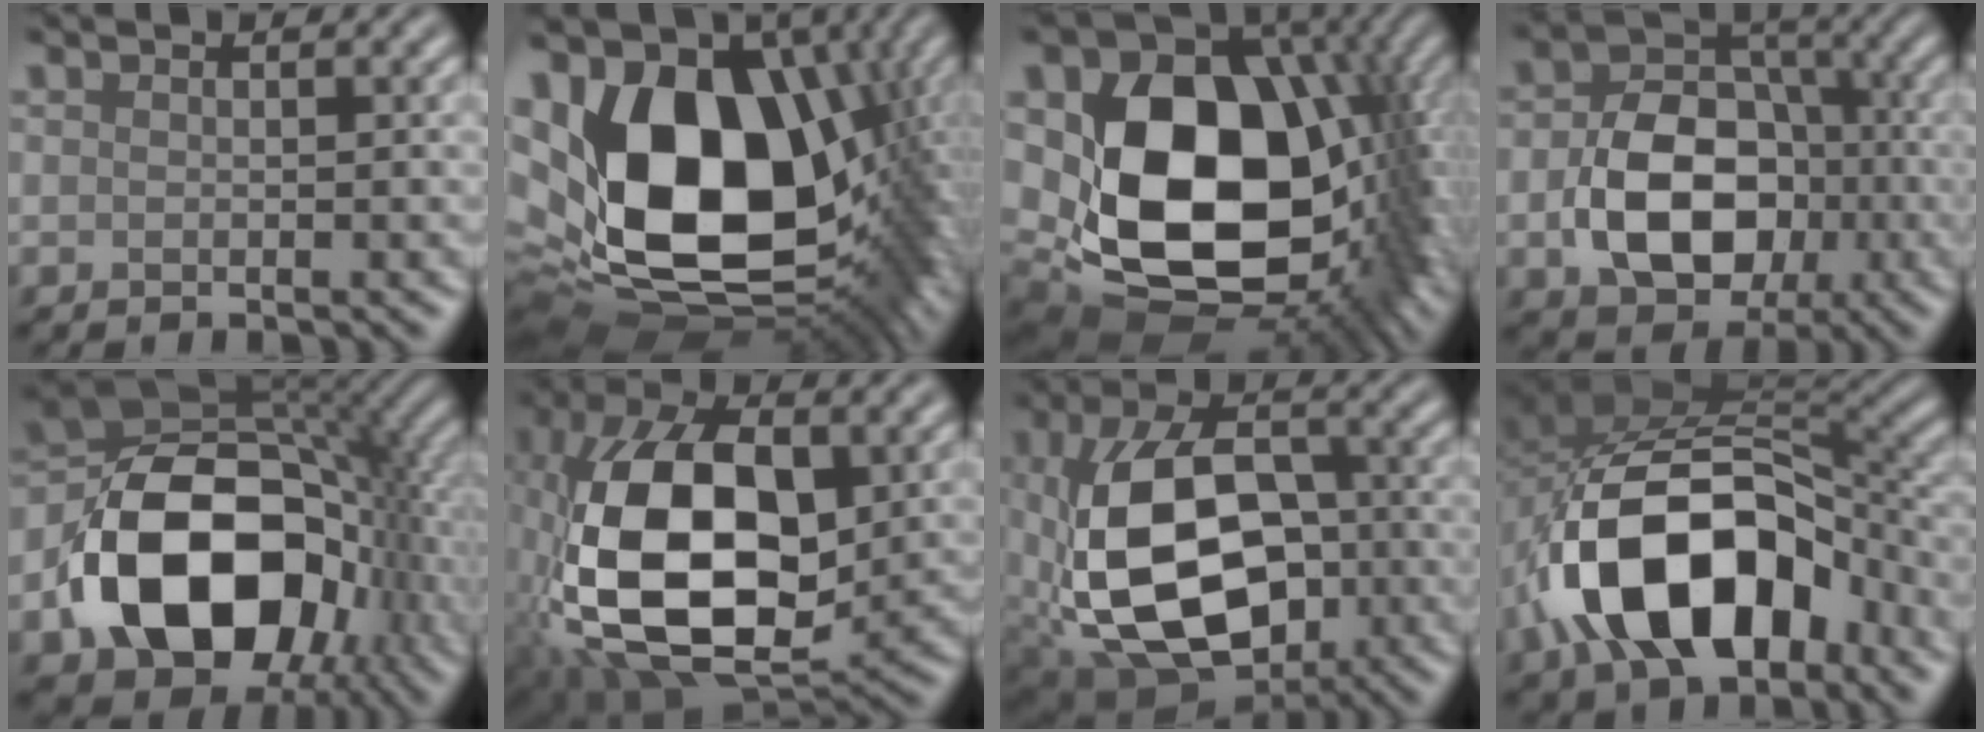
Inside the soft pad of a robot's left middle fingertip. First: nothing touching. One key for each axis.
{"total": 17.6, "fx": 2.0, "fy": 11.6, "fz": 13.0, "tx": -0.248, "ty": -0.028, "tz": 0.053}
{"total": 18.3, "fx": 0.9, "fy": 13.0, "fz": 12.8, "tx": -0.236, "ty": -0.049, "tz": 0.053}
{"total": 9.1, "fx": -1.9, "fy": 6.6, "fz": 5.9, "tx": -0.107, "ty": -0.001, "tz": -0.030}
{"total": 16.0, "fx": -4.4, "fy": 10.7, "fz": 11.1, "tx": -0.190, "ty": -0.010, "tz": -0.079}
{"total": 14.7, "fx": -1.1, "fy": 8.5, "fz": 11.9, "tx": -0.247, "ty": -0.006, "tz": -0.019}
{"total": 14.3, "fx": -1.9, "fy": 8.9, "fz": 11.0, "tx": -0.218, "ty": -0.023, "tz": -0.029}
{"total": 13.0, "fx": -4.8, "fy": 7.9, "fz": 9.1, "tx": -0.153, "ty": 0.000, "tz": -0.082}